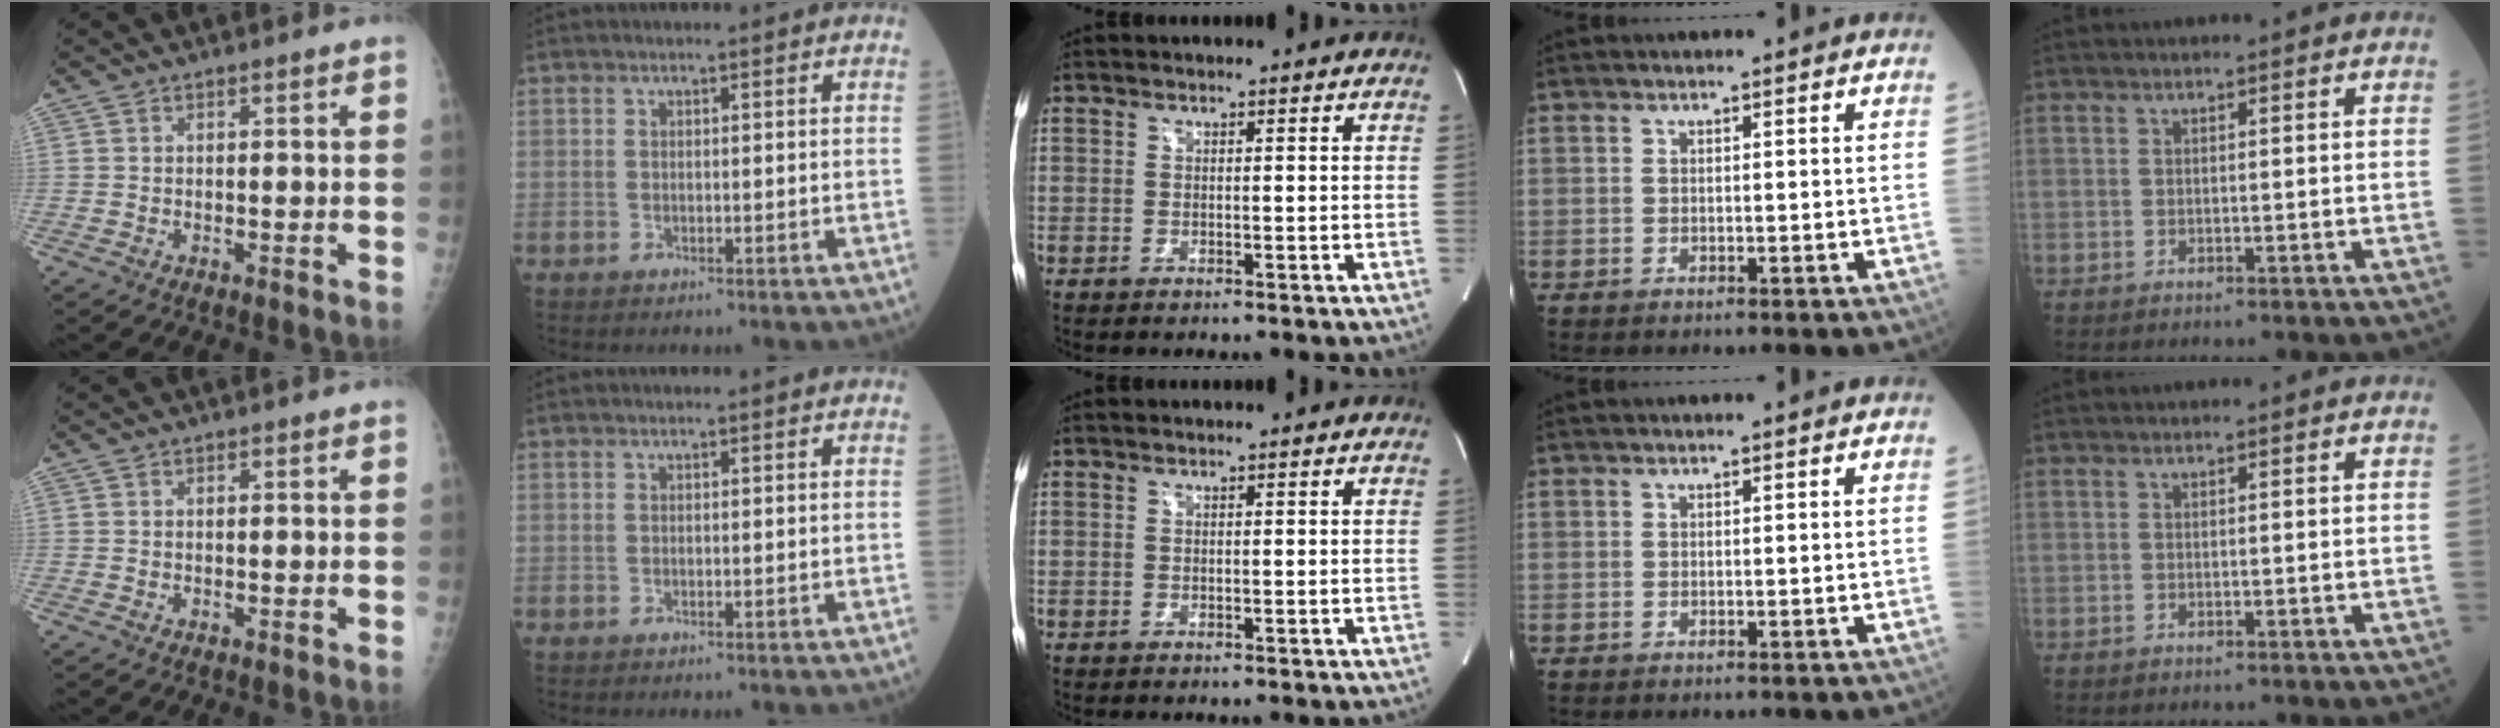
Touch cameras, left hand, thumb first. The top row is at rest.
{}